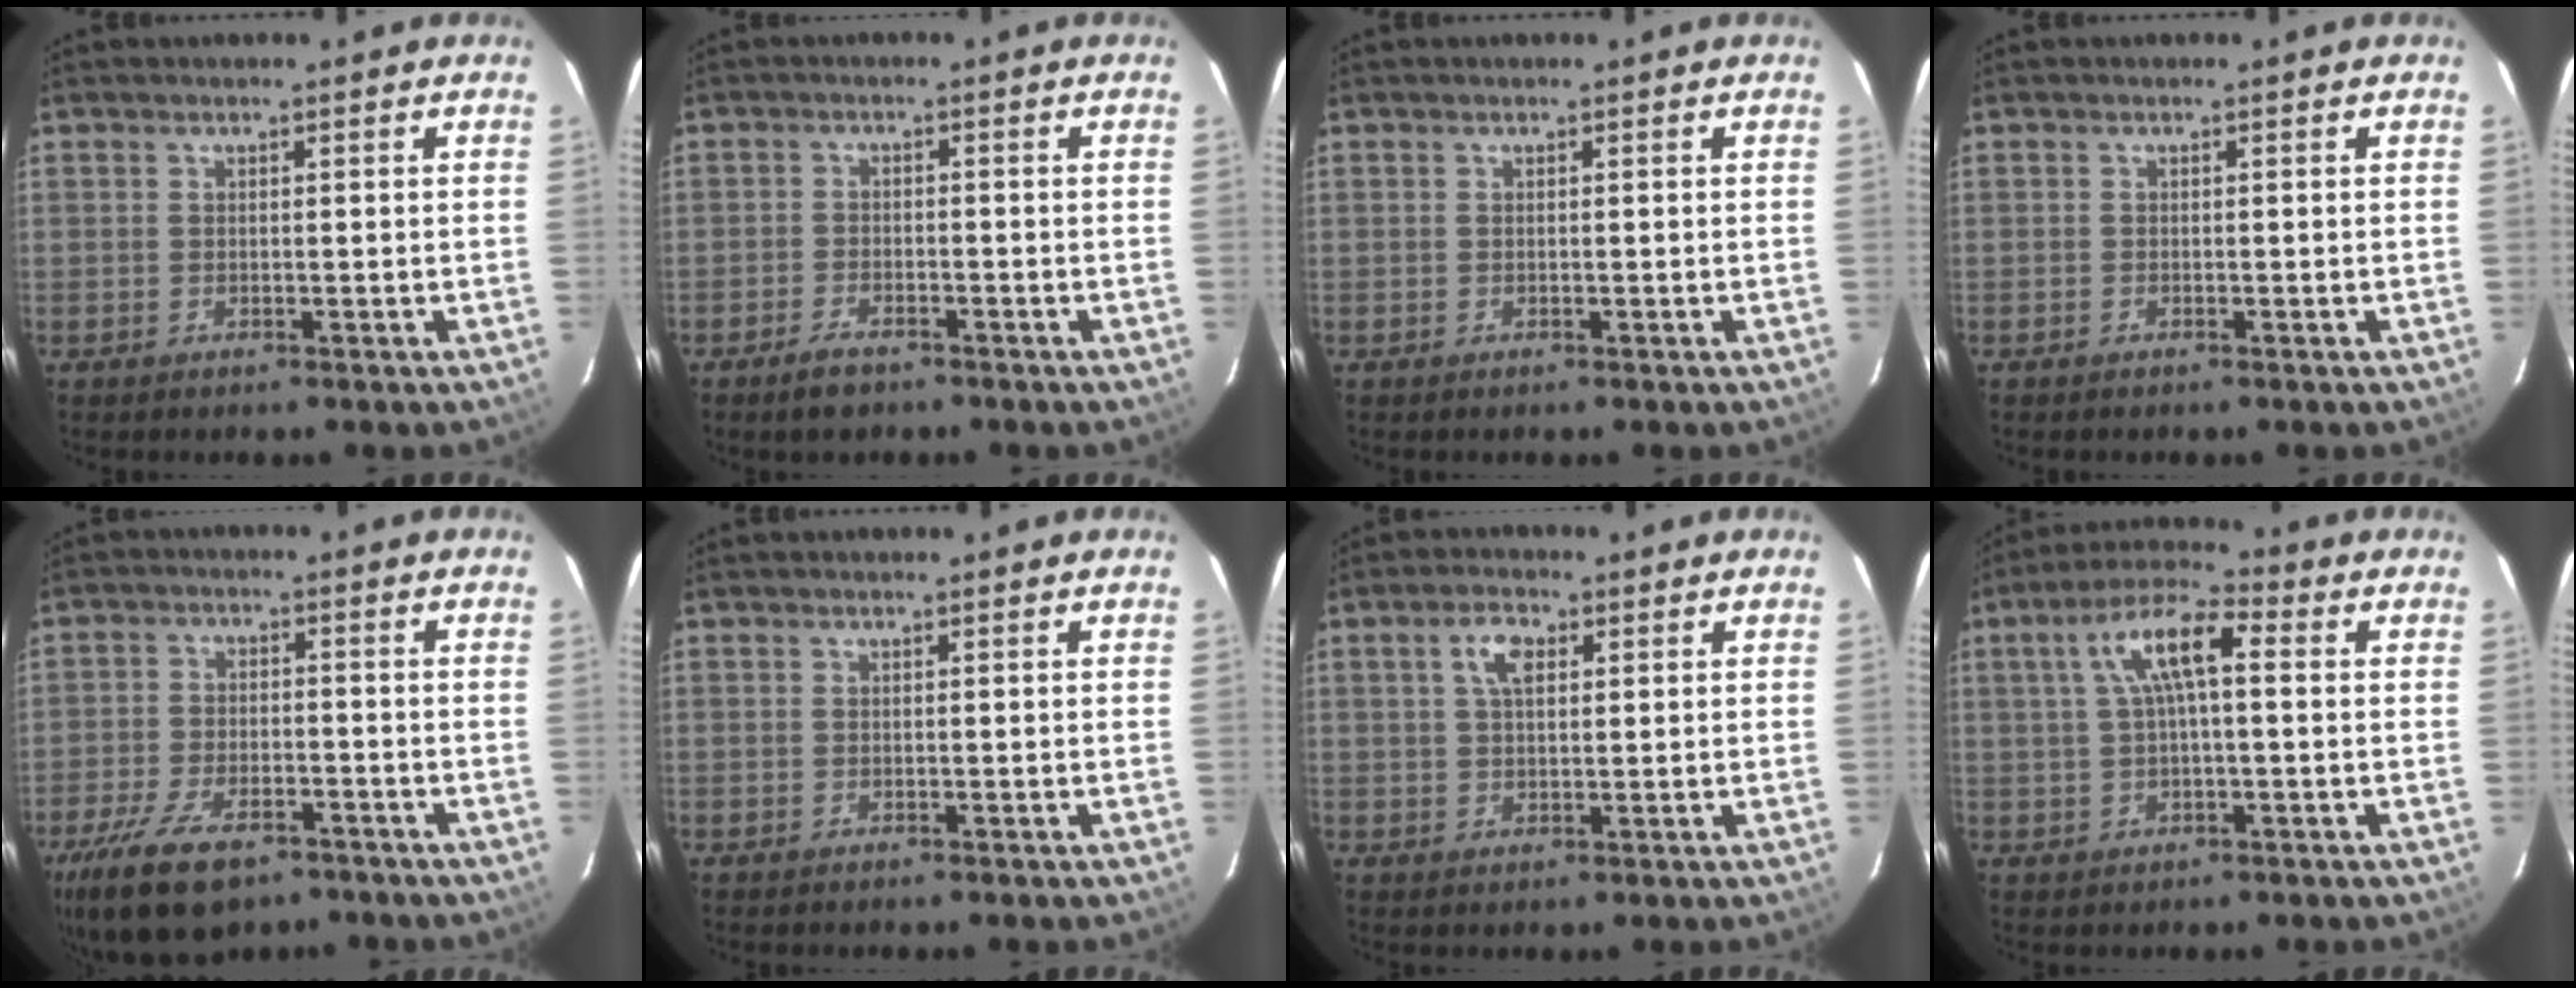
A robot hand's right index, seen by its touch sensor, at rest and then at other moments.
{"total": 3.8, "force": [-2.9, 1.5, 1.9], "torque": [-0.051, -0.001, -0.053]}
{"total": 0.0}
{"total": 0.0}
{"total": 14.9, "force": [-9.8, 6.9, 8.9], "torque": [-0.206, -0.027, -0.170]}
{"total": 0.0}
{"total": 4.4, "force": [1.6, 2.3, 3.4], "torque": [-0.062, 0.011, 0.029]}
{"total": 9.4, "force": [1.9, 2.9, 8.7], "torque": [-0.163, 0.025, 0.032]}